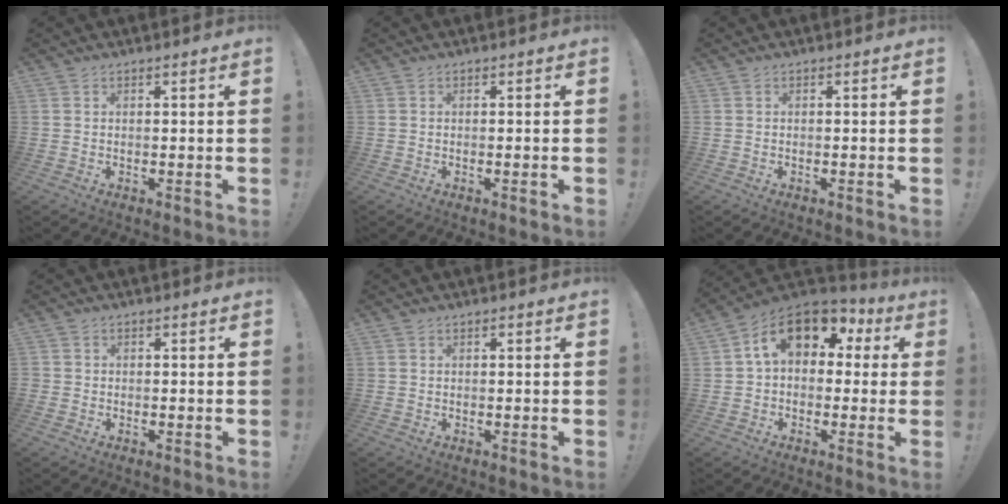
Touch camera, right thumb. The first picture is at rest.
{"total": 0.8, "force": [-0.4, -0.4, 0.6], "torque": [-0.017, 0.000, -0.005]}
{"total": 0.0}
{"total": 1.0, "force": [-0.6, 0.8, 0.3], "torque": [-0.008, 0.006, -0.010]}
{"total": 0.0}
{"total": 14.2, "force": [5.0, 8.9, 9.8], "torque": [-0.155, -0.004, 0.093]}